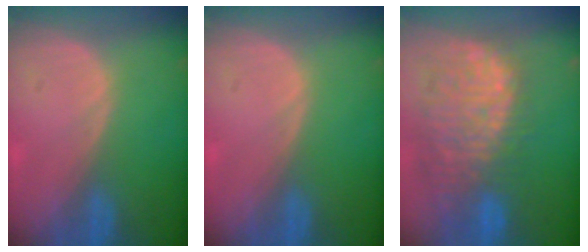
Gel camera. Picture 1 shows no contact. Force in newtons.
{"total": 0.0}
{"total": 12.5, "press": 11.0, "slide": 5.9}